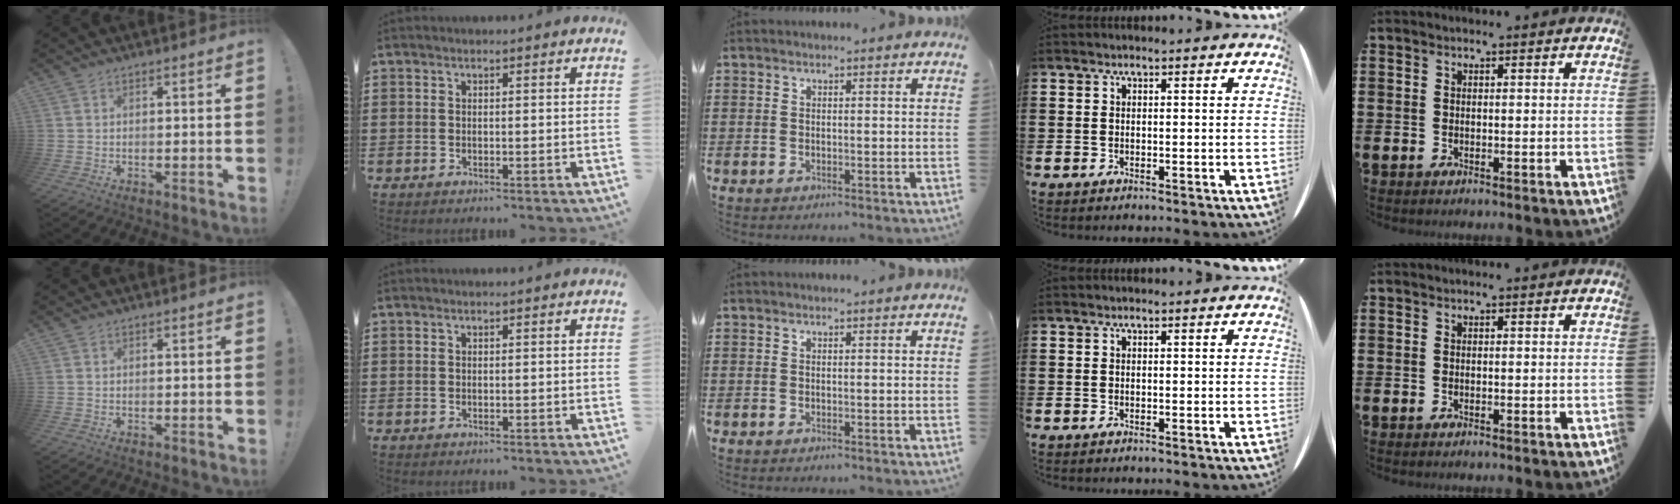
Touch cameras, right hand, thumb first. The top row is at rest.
{}